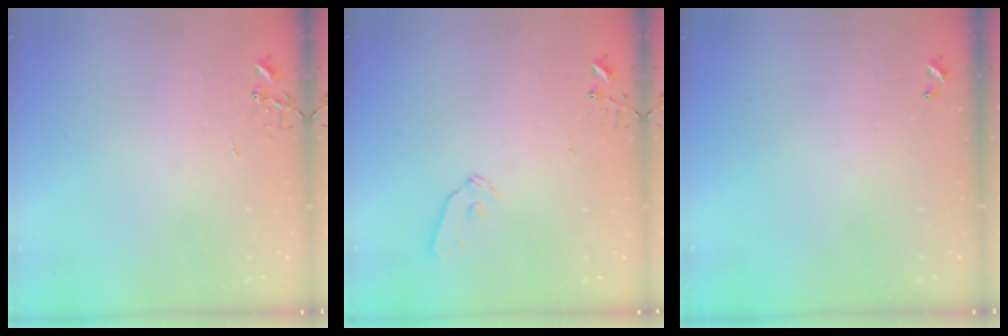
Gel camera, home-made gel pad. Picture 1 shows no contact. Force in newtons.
{"total": 8.7, "press": 8.7, "slide": 0.9}
{"total": 0.0}